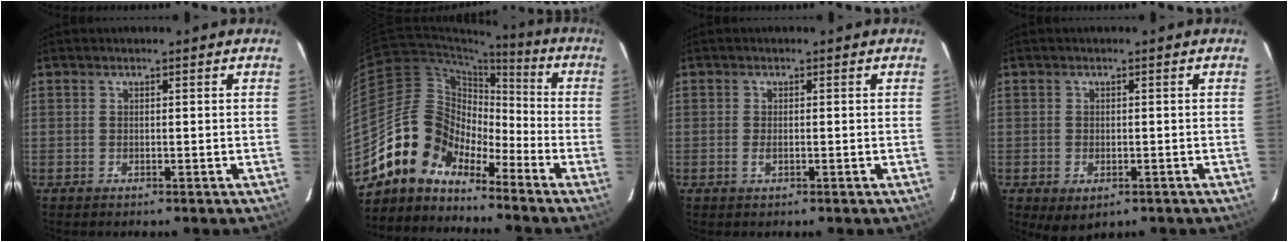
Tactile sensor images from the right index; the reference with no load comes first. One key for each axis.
{"total": 11.7, "fx": -9.5, "fy": 6.3, "fz": 2.7, "tx": -0.050, "ty": 0.037, "tz": -0.191}
{"total": 1.3, "fx": -0.3, "fy": 0.6, "fz": 1.1, "tx": -0.023, "ty": -0.001, "tz": -0.006}
{"total": 3.8, "fx": -1.5, "fy": 2.7, "fz": 2.2, "tx": -0.039, "ty": -0.012, "tz": -0.017}